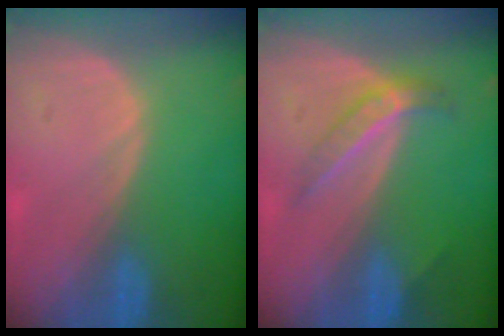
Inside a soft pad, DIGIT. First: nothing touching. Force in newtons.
{"total": 4.2, "press": 4.0, "slide": 1.1}